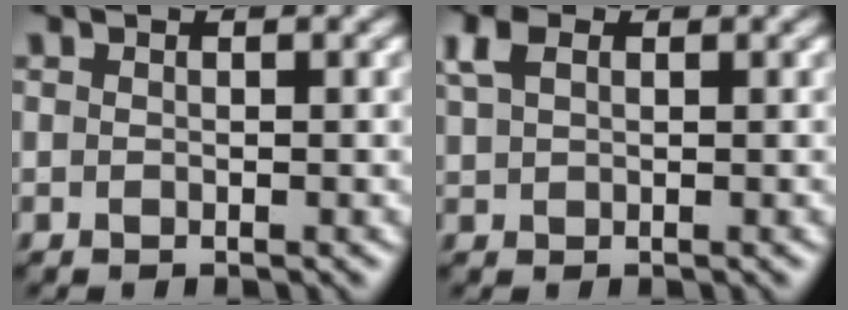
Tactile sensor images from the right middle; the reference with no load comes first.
{"total": 2.9, "force": [1.4, 1.7, 1.9], "torque": [-0.051, 0.008, 0.030]}